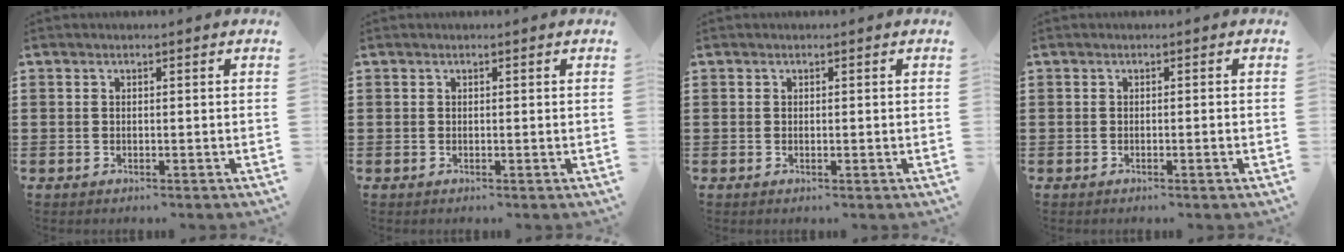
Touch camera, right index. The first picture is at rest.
{"total": 0.0}
{"total": 0.0}
{"total": 0.7, "force": [-0.3, -0.2, 0.6], "torque": [-0.010, -0.003, -0.005]}